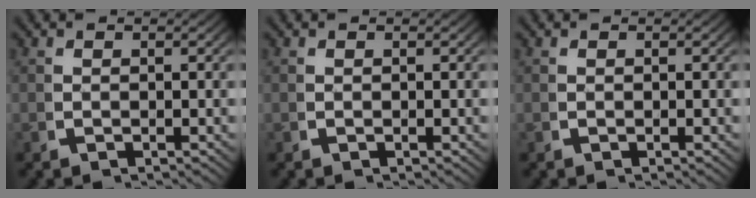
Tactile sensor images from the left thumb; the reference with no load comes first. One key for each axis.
{"total": 0.0}
{"total": 0.0}